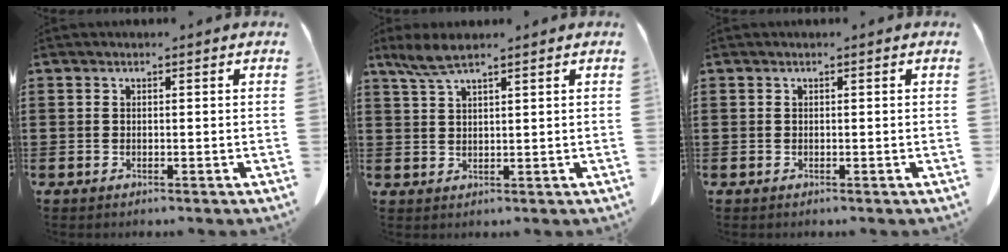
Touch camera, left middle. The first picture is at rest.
{"total": 4.0, "force": [2.8, 0.7, 2.8], "torque": [-0.069, -0.002, 0.049]}
{"total": 0.0}